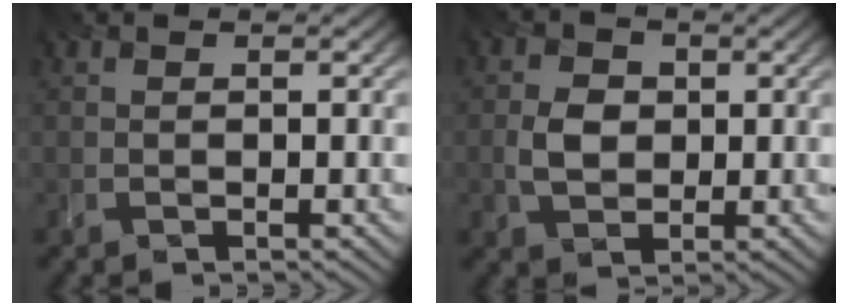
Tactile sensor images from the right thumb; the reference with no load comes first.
{"total": 3.6, "force": [0.1, 2.8, 2.1], "torque": [-0.050, 0.000, -0.005]}